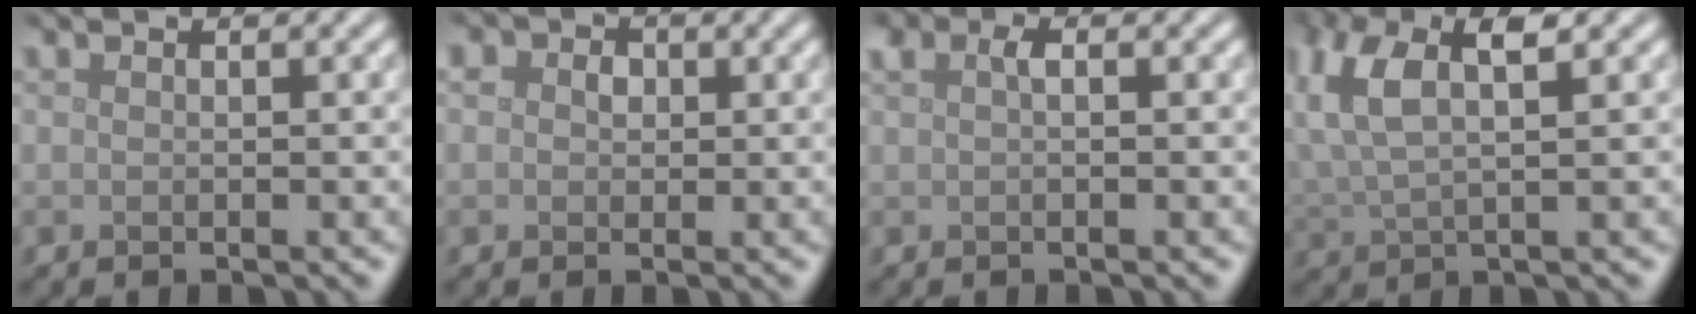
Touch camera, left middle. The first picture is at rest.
{"total": 4.5, "force": [1.6, 3.5, 2.4], "torque": [-0.024, 0.022, -0.014]}
{"total": 1.4, "force": [0.6, 0.7, 1.1], "torque": [-0.026, 0.006, 0.011]}
{"total": 6.4, "force": [2.5, 2.5, 5.3], "torque": [-0.117, 0.013, 0.045]}